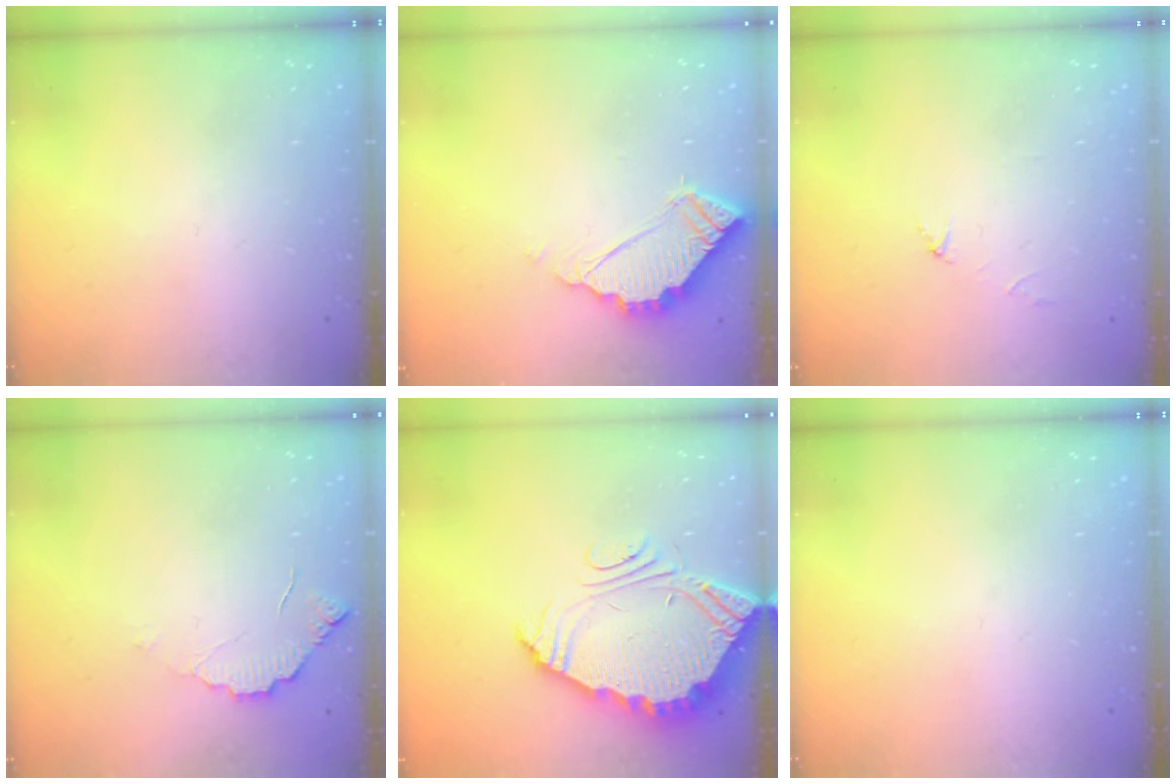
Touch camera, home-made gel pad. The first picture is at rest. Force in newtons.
{"total": 6.7, "press": 6.7, "slide": 0.2}
{"total": 2.9, "press": 2.9, "slide": 0.3}
{"total": 4.0, "press": 4.0, "slide": 0.3}
{"total": 5.8, "press": 5.8, "slide": 0.5}
{"total": 0.0}